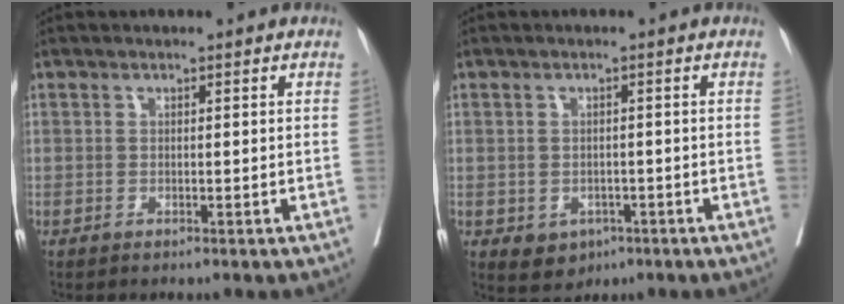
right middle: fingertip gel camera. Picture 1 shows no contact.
{"total": 3.6, "force": [-1.5, 2.9, 1.6], "torque": [-0.020, 0.000, -0.010]}